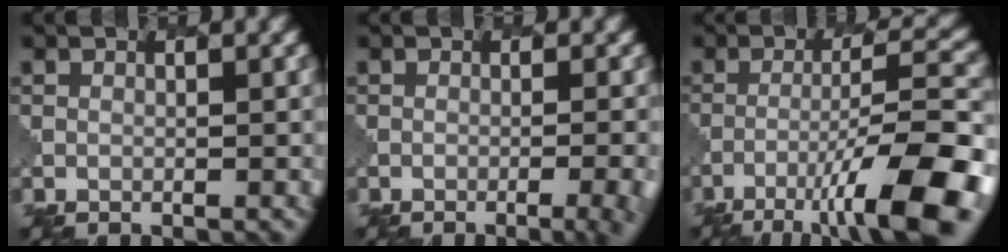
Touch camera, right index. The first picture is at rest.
{"total": 5.3, "force": [-2.4, 2.2, 4.2], "torque": [-0.022, 0.010, -0.025]}
{"total": 10.8, "force": [-6.7, 2.0, 8.3], "torque": [-0.138, 0.011, -0.111]}